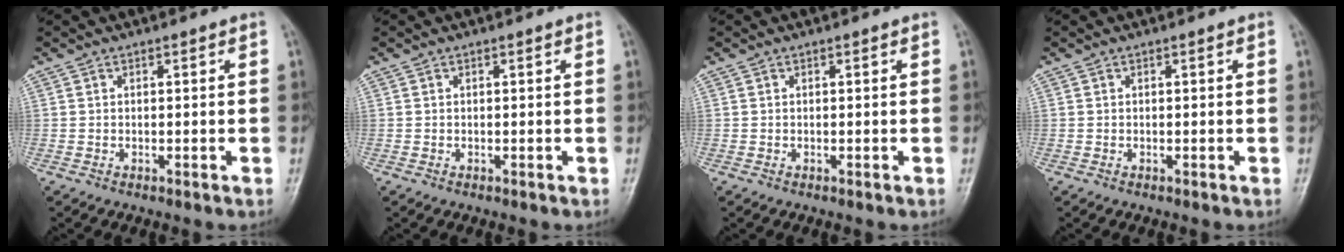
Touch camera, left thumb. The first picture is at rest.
{"total": 0.0}
{"total": 0.0}
{"total": 0.0}